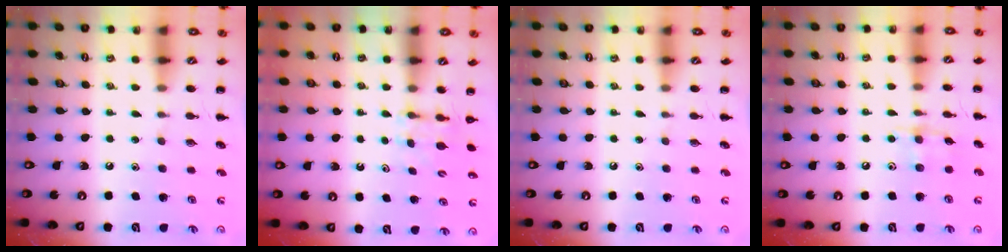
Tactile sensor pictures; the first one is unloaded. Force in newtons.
{"total": 3.4, "press": 3.1, "slide": 1.4}
{"total": 0.0}
{"total": 6.6, "press": 6.6, "slide": 0.6}